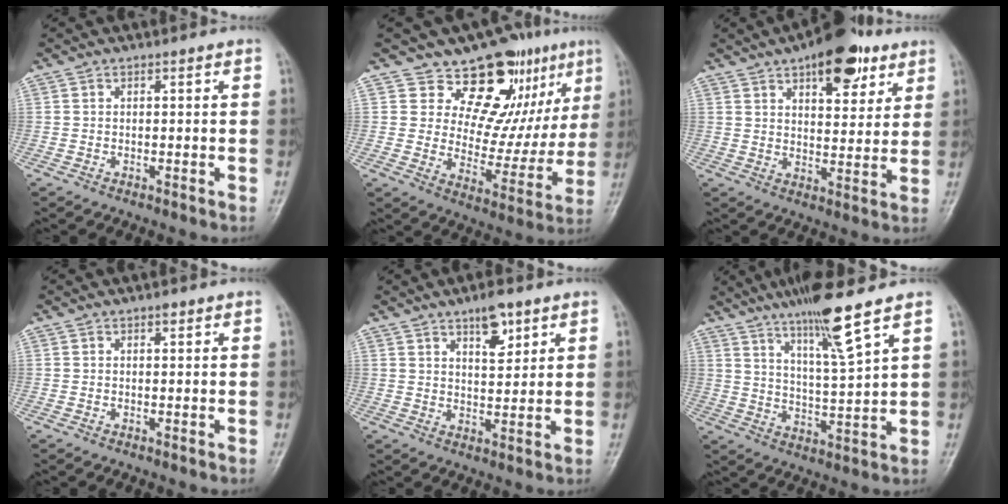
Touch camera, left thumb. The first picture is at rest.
{"total": 16.8, "force": [9.8, 8.8, 10.4], "torque": [-0.072, -0.058, 0.151]}
{"total": 14.2, "force": [8.1, 6.4, 9.6], "torque": [-0.096, -0.029, 0.116]}
{"total": 0.8, "force": [0.5, 0.4, 0.5], "torque": [-0.005, -0.001, 0.006]}
{"total": 6.2, "force": [3.7, 2.4, 4.3], "torque": [-0.049, -0.024, 0.058]}
{"total": 11.9, "force": [7.8, 0.5, 8.9], "torque": [-0.156, -0.048, 0.142]}